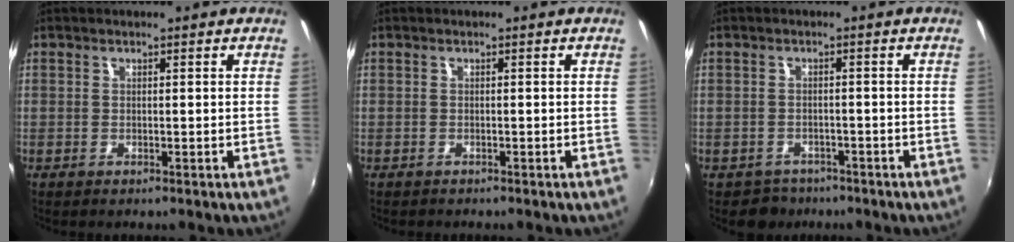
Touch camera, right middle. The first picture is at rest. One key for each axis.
{"total": 0.6, "fx": -0.6, "fy": 0.3, "fz": 0.0, "tx": -0.003, "ty": -0.002, "tz": -0.009}
{"total": 3.6, "fx": -2.7, "fy": 2.4, "fz": -0.1, "tx": -0.010, "ty": 0.000, "tz": -0.043}